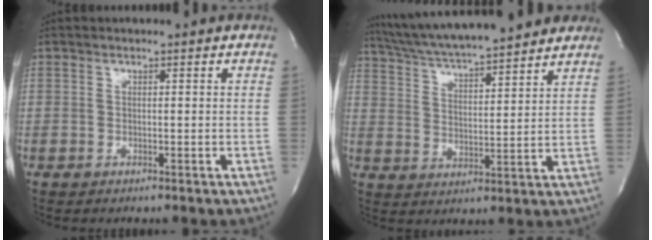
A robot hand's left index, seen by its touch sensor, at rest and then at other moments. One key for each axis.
{"total": 19.5, "fx": 17.3, "fy": 1.6, "fz": 8.9, "tx": -0.149, "ty": 0.030, "tz": 0.264}